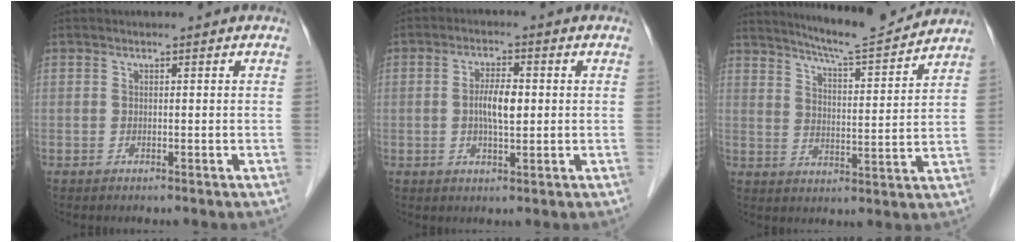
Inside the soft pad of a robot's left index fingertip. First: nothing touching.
{"total": 4.7, "force": [0.0, 1.4, 4.5], "torque": [-0.088, 0.001, -0.003]}
{"total": 12.3, "force": [11.6, -0.3, 4.0], "torque": [-0.068, -0.006, 0.169]}